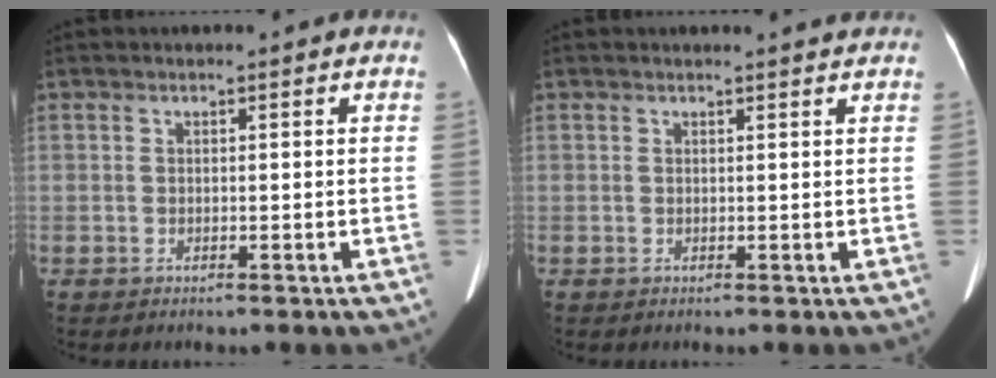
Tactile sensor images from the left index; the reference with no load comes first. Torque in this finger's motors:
{"motor_torque": [-0.08, -0.05, 0.00, 0.02]}